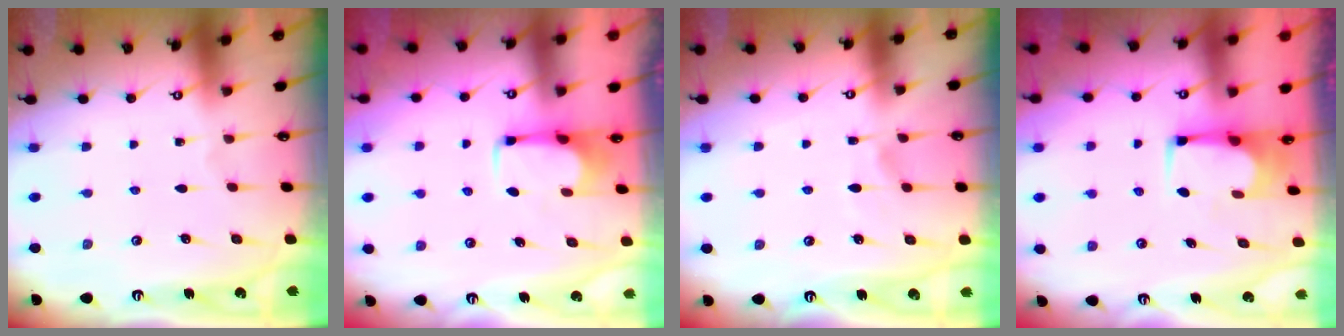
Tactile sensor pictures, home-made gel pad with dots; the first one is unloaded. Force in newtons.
{"total": 2.8, "press": 2.8, "slide": 0.5}
{"total": 3.9, "press": 3.9, "slide": 0.3}
{"total": 2.1, "press": 2.1, "slide": 0.1}